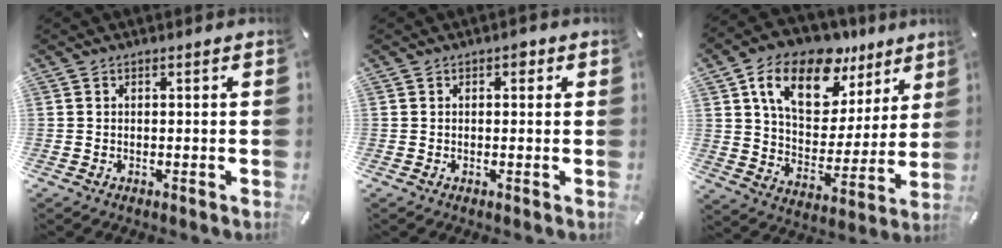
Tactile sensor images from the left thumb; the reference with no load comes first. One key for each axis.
{"total": 1.6, "fx": 0.5, "fy": 1.1, "fz": 1.0, "tx": -0.007, "ty": 0.001, "tz": 0.004}
{"total": 17.8, "fx": 11.1, "fy": 10.3, "fz": 9.3, "tx": -0.165, "ty": -0.051, "tz": 0.198}